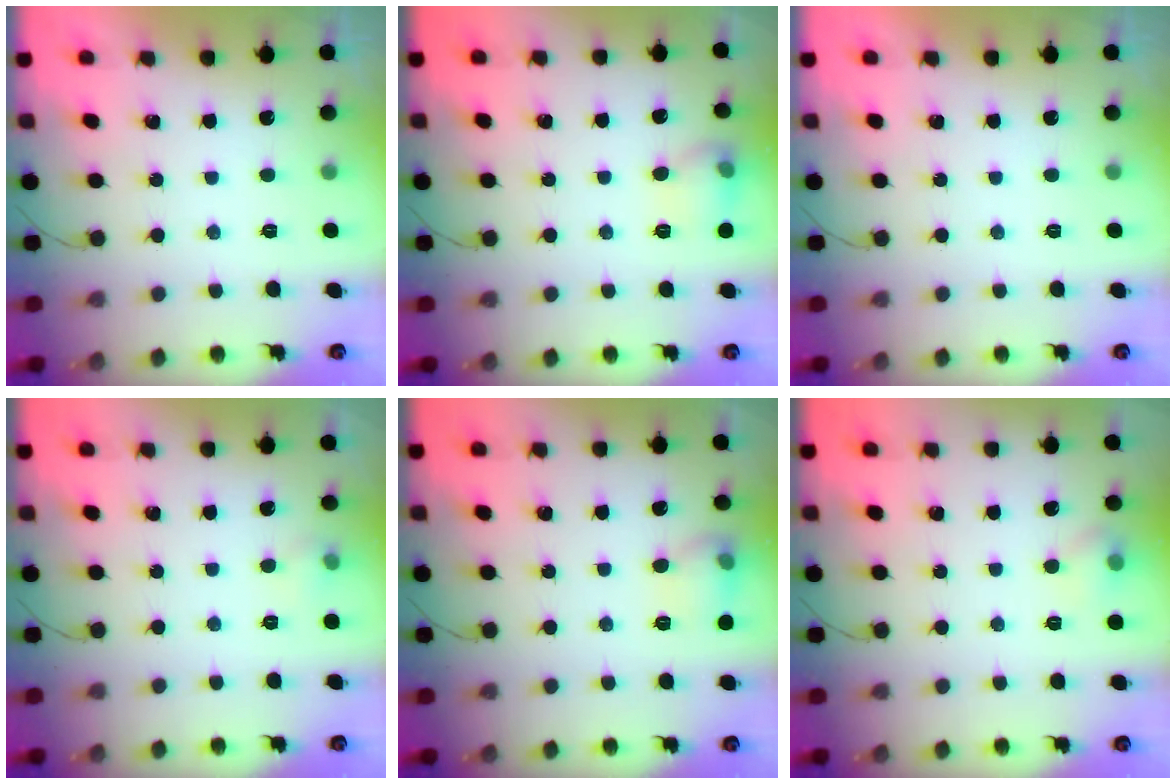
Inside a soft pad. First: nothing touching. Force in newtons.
{"total": 8.3, "press": 8.2, "slide": 1.0}
{"total": 0.0}
{"total": 3.8, "press": 3.5, "slide": 1.5}
{"total": 8.3, "press": 8.2, "slide": 1.0}
{"total": 5.7, "press": 5.6, "slide": 1.2}